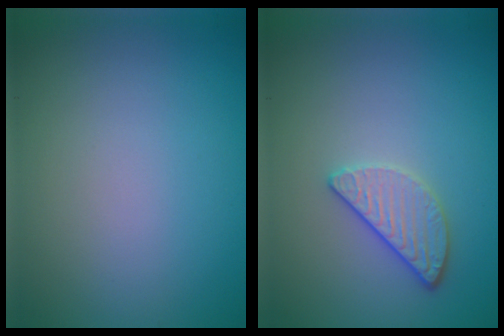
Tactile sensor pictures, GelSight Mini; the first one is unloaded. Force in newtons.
{"total": 2.4, "press": 2.1, "slide": 1.1}